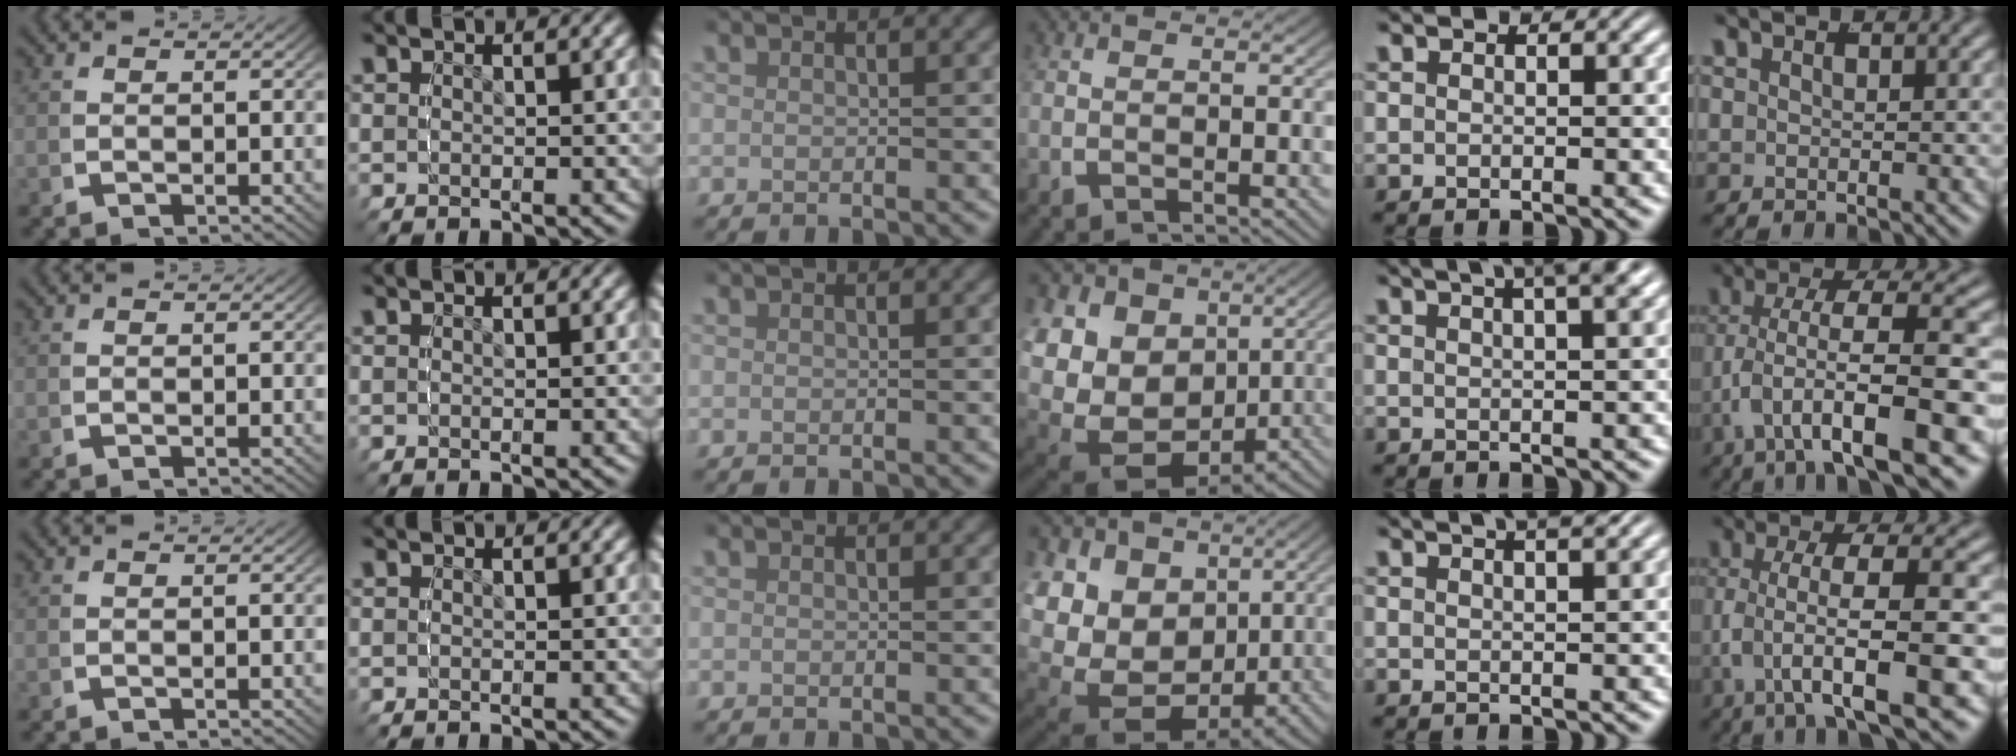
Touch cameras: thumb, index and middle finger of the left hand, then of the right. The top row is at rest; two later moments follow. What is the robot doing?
{"motion": "grasp_and_lifting", "object": "sponge"}